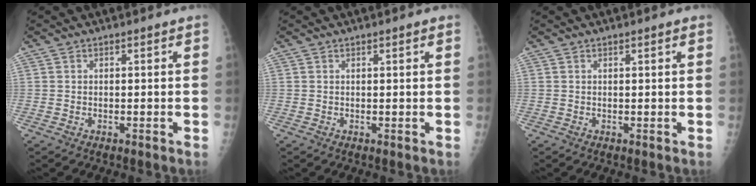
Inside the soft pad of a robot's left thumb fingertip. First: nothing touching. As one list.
[{"total": 1.0, "force": [0.5, 0.1, 0.8], "torque": [-0.011, 0.000, 0.006]}, {"total": 0.9, "force": [0.5, 0.1, 0.8], "torque": [-0.010, 0.000, 0.006]}]